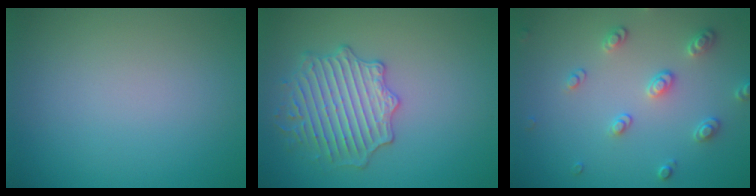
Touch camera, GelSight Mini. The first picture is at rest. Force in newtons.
{"total": 3.9, "press": 3.9, "slide": 0.1}
{"total": 2.7, "press": 2.6, "slide": 0.4}